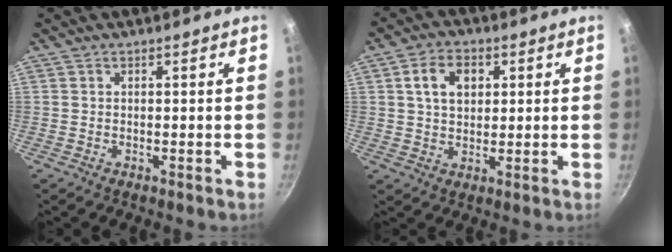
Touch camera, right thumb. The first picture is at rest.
{"total": 7.3, "force": [2.1, 5.1, 4.8], "torque": [-0.062, 0.004, 0.033]}